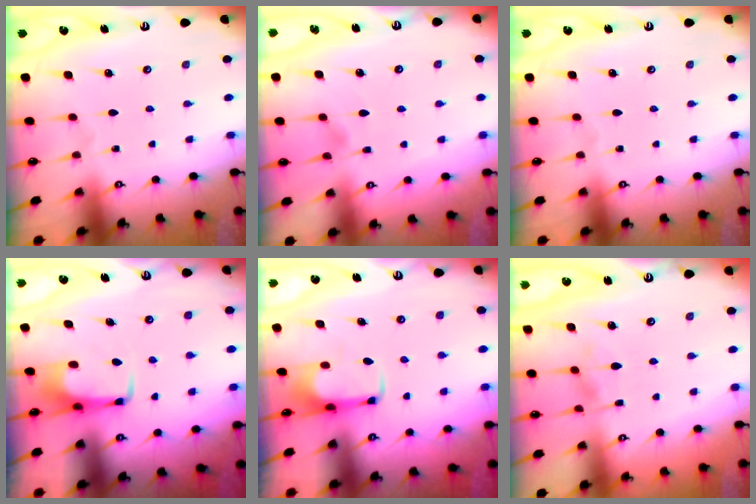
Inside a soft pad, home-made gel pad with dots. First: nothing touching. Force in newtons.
{"total": 1.1, "press": 0.6, "slide": 0.9}
{"total": 0.0}
{"total": 2.9, "press": 2.9, "slide": 0.4}
{"total": 1.9, "press": 1.8, "slide": 0.4}
{"total": 1.7, "press": 1.2, "slide": 1.2}